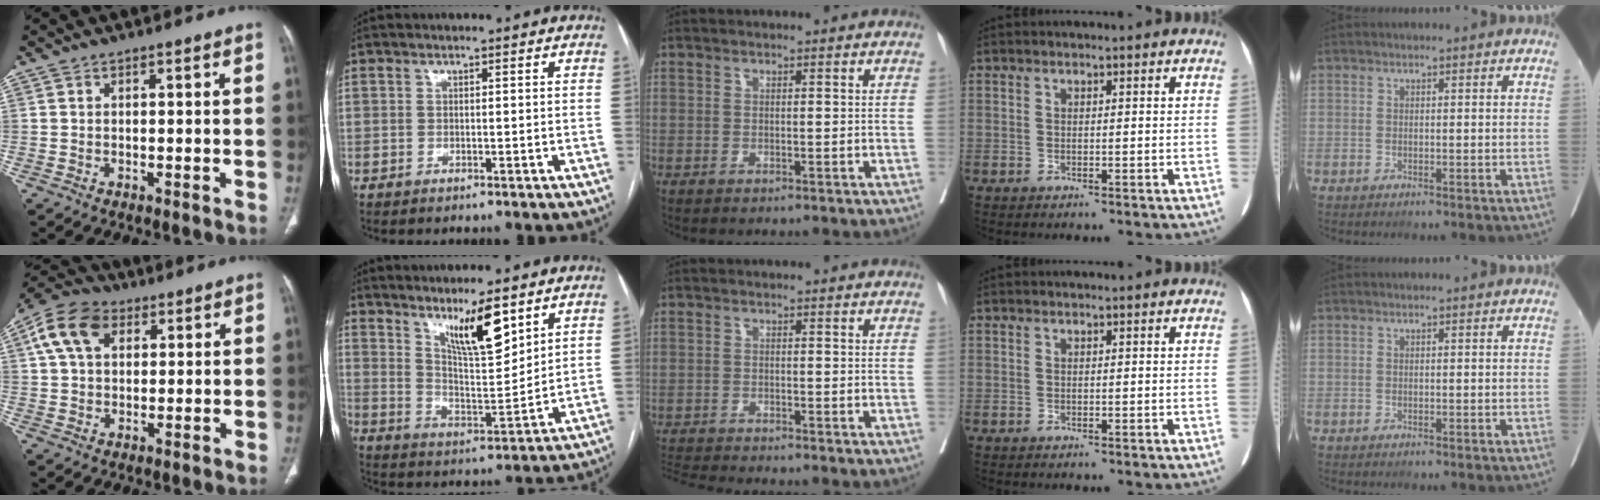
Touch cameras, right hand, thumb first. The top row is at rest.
{"thumb": {"total": 10.9, "force": [4.0, 7.4, 6.9], "torque": [-0.123, 0.013, 0.066]}, "index": {"total": 9.8, "force": [6.7, 1.2, 7.0], "torque": [-0.128, -0.010, 0.127]}, "middle": {"total": 5.3, "force": [-5.1, -1.1, 1.0], "torque": [-0.019, -0.015, -0.091]}}